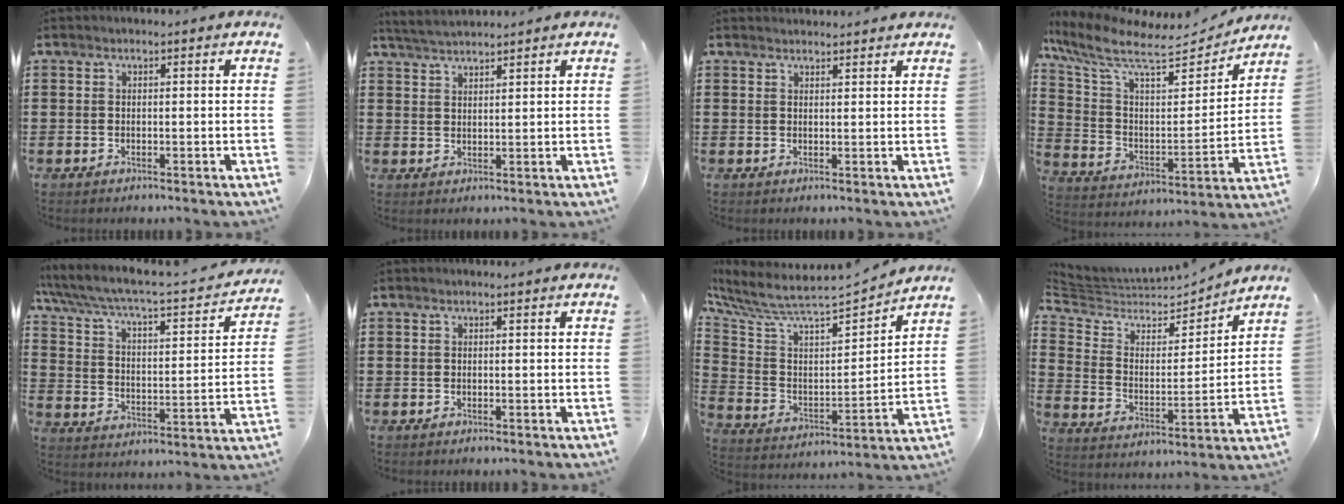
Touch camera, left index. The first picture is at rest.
{"total": 2.9, "force": [2.8, -0.1, 0.6], "torque": [-0.020, -0.005, 0.053]}
{"total": 1.4, "force": [1.4, -0.1, 0.0], "torque": [-0.004, 0.000, 0.029]}
{"total": 9.7, "force": [7.7, 2.5, 5.4], "torque": [-0.137, -0.049, 0.129]}
{"total": 4.0, "force": [3.3, 0.4, 2.2], "torque": [-0.063, -0.039, 0.044]}
{"total": 0.0}
{"total": 6.4, "force": [5.9, 0.8, 2.3], "torque": [-0.080, -0.062, 0.095]}
{"total": 5.3, "force": [4.6, 2.2, 1.3], "torque": [-0.058, -0.033, 0.075]}